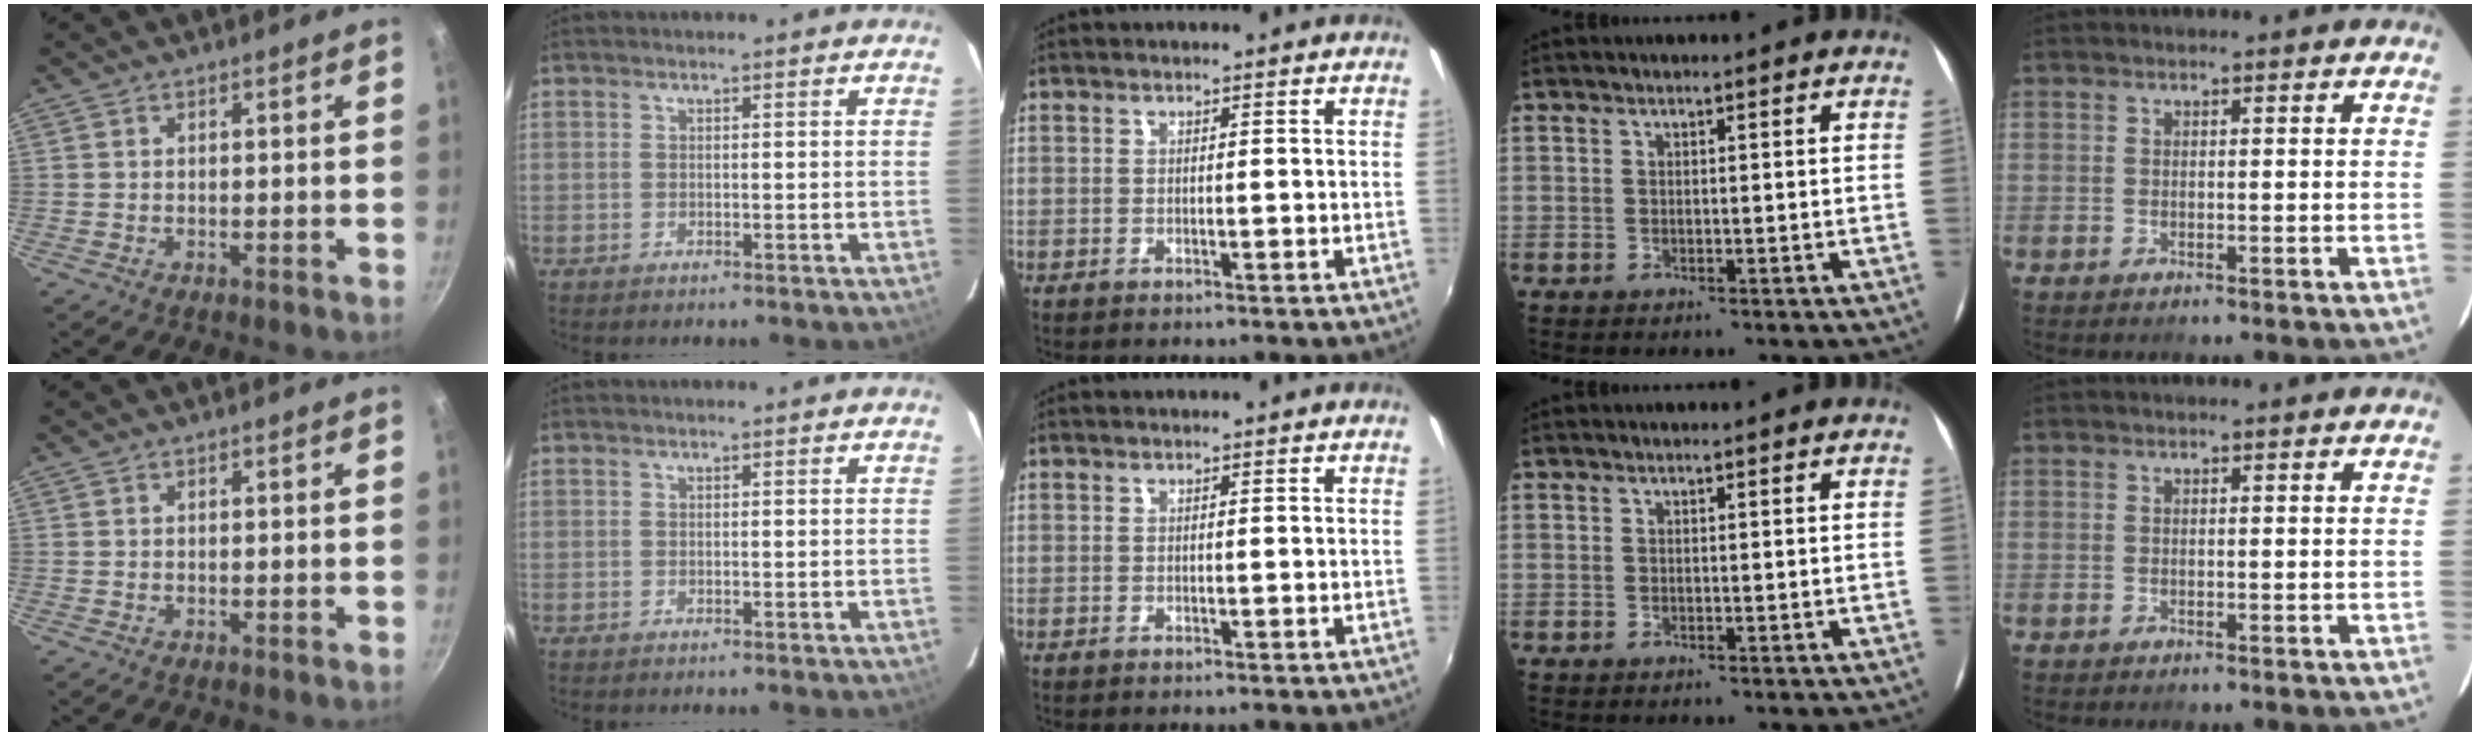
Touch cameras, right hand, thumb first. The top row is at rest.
{}